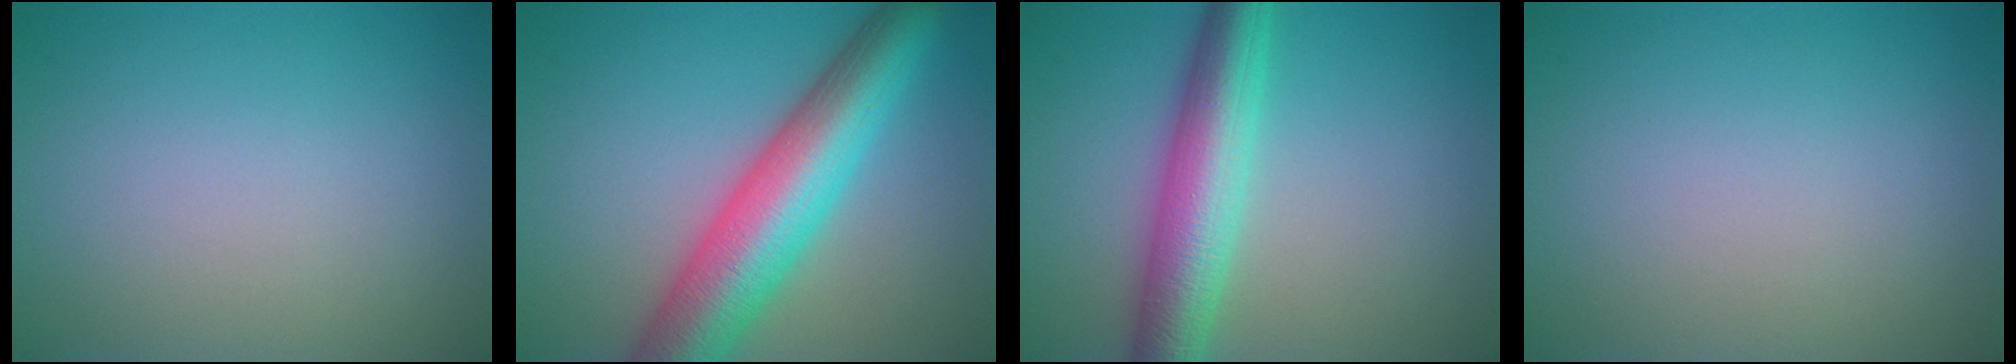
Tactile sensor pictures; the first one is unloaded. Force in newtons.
{"total": 9.5, "press": 9.5, "slide": 0.3}
{"total": 6.7, "press": 6.7, "slide": 0.1}
{"total": 0.0}